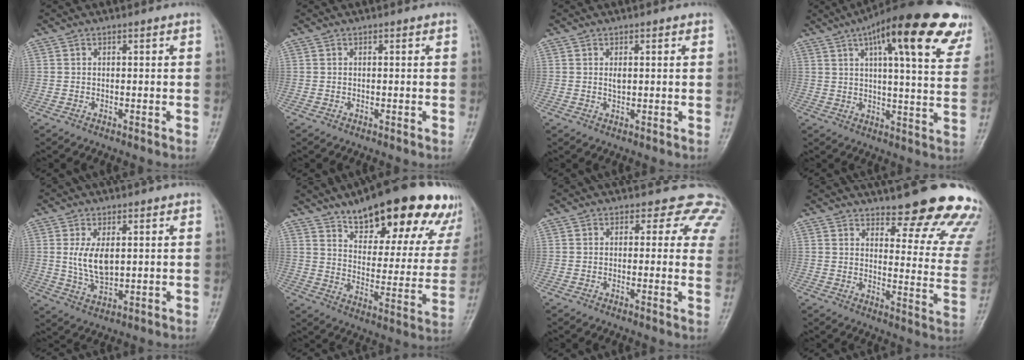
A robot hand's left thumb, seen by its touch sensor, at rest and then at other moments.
{"total": 0.0}
{"total": 1.5, "force": [0.4, 0.9, 1.2], "torque": [-0.015, -0.003, 0.008]}
{"total": 24.0, "force": [13.2, 6.4, 19.0], "torque": [-0.251, -0.012, 0.171]}
{"total": 6.8, "force": [1.2, 3.7, 5.6], "torque": [-0.098, -0.014, 0.029]}
{"total": 27.2, "force": [18.7, 10.3, 16.9], "torque": [-0.186, -0.062, 0.255]}
{"total": 7.8, "force": [5.7, 4.8, 2.5], "torque": [0.017, -0.015, 0.032]}
{"total": 21.2, "force": [17.7, 5.4, 10.4], "torque": [-0.086, -0.133, 0.204]}